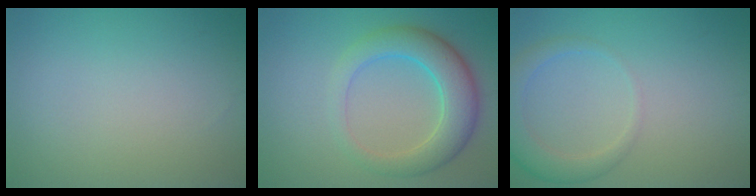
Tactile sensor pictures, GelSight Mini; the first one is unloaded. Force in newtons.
{"total": 5.6, "press": 5.5, "slide": 0.3}
{"total": 3.5, "press": 3.5, "slide": 0.2}